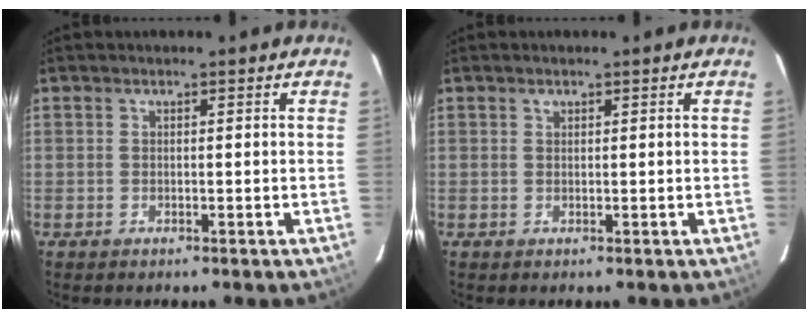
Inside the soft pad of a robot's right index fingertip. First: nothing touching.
{"total": 0.5, "force": [0.4, 0.3, 0.1], "torque": [-0.001, 0.002, 0.007]}